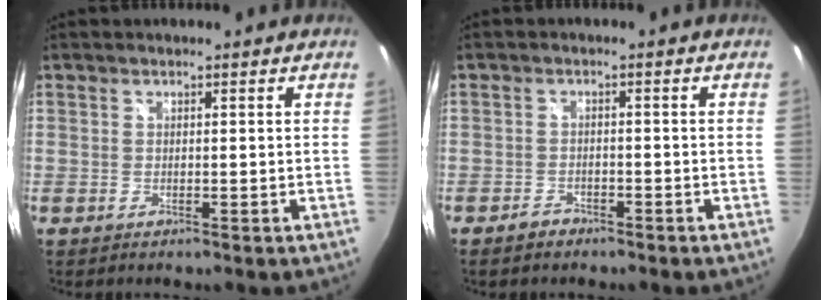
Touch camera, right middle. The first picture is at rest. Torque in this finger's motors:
{"motor_torque": [0.32, -0.25, 0.06, 0.00]}